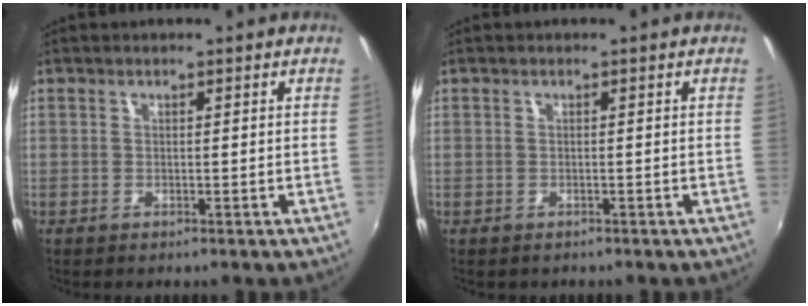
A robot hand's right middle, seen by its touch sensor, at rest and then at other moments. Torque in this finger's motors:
{"motor_torque": [-1.05, 0.36, -0.15, -0.07]}